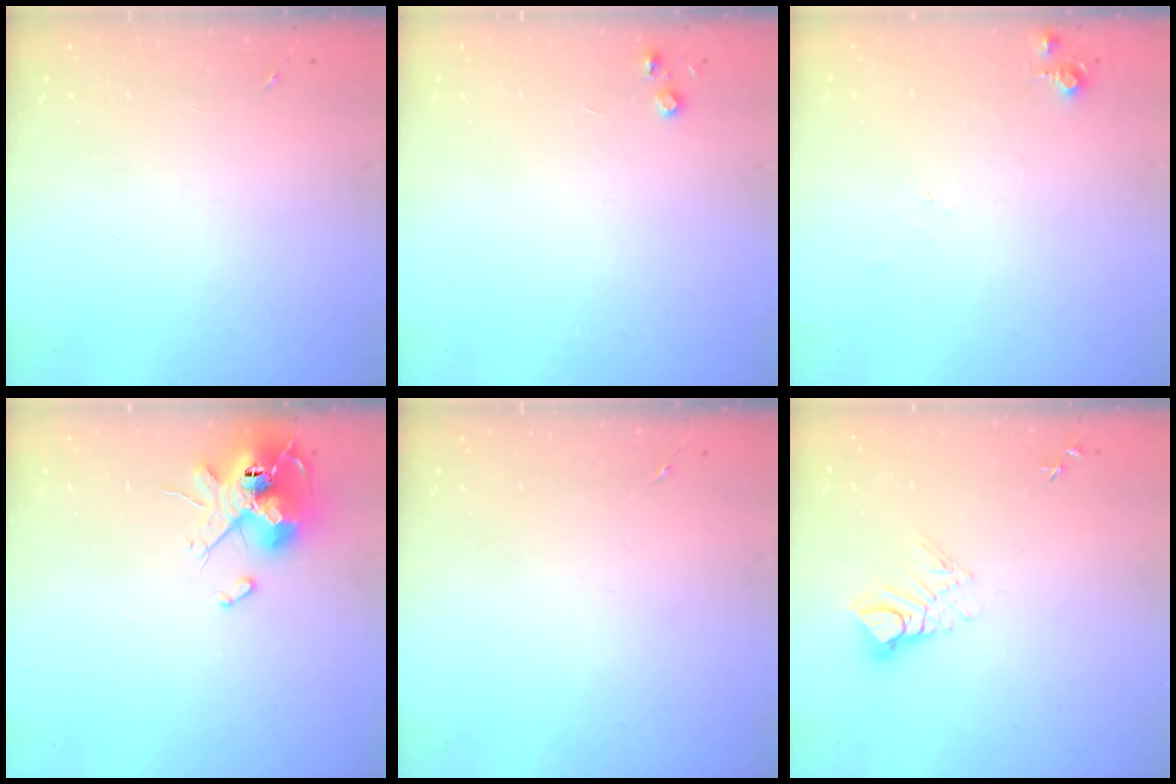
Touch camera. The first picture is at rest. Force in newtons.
{"total": 3.8, "press": 3.7, "slide": 0.5}
{"total": 4.2, "press": 4.2, "slide": 0.6}
{"total": 13.9, "press": 13.8, "slide": 1.3}
{"total": 0.0}
{"total": 7.9, "press": 7.8, "slide": 0.7}